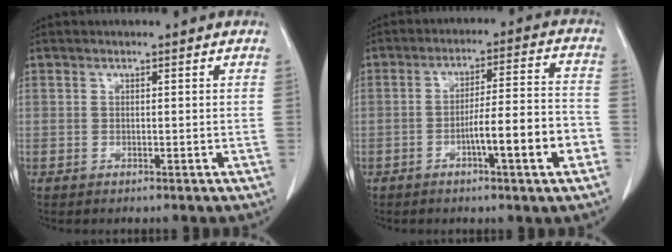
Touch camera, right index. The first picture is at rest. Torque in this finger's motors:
{"motor_torque": [1.11, -0.71, 0.32, 0.11]}